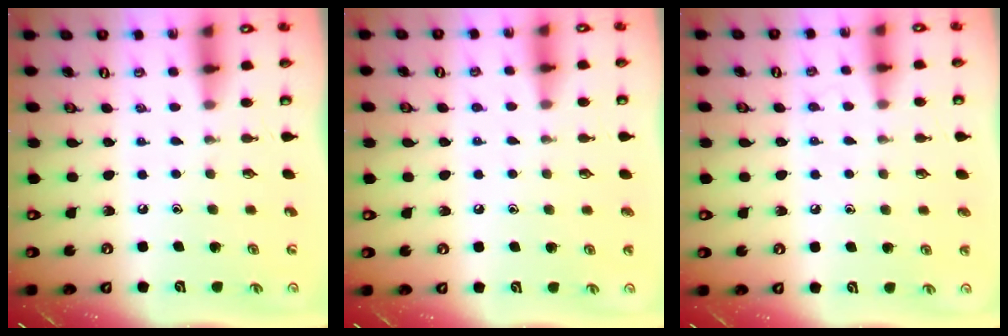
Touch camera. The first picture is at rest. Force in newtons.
{"total": 4.2, "press": 4.1, "slide": 0.4}
{"total": 4.9, "press": 4.9, "slide": 0.5}